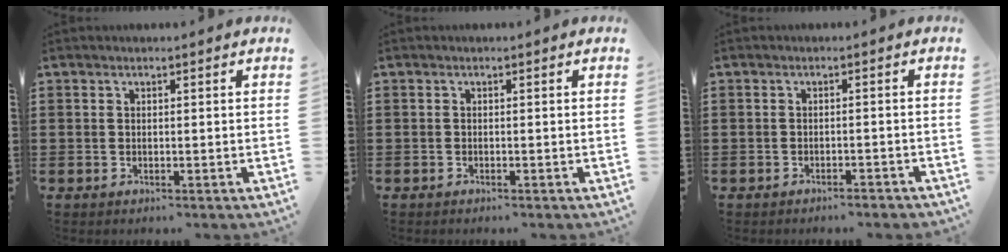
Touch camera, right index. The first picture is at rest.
{"total": 0.0}
{"total": 1.4, "force": [-1.4, 0.0, 0.5], "torque": [-0.011, 0.002, -0.028]}